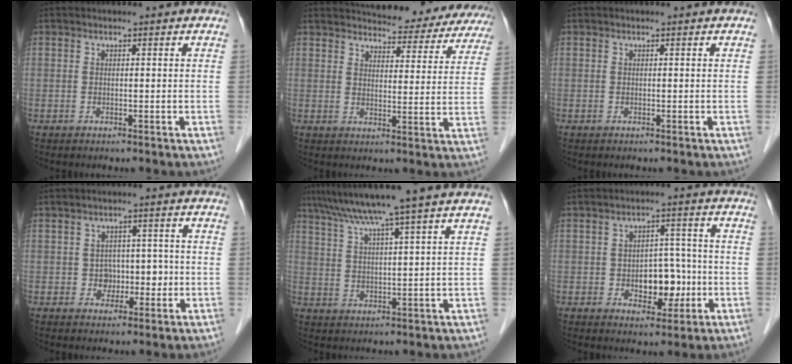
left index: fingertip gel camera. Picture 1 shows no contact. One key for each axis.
{"total": 20.8, "fx": 19.4, "fy": 5.4, "fz": 5.1, "tx": -0.057, "ty": -0.028, "tz": 0.219}
{"total": 0.0}
{"total": 3.8, "fx": -0.6, "fy": 3.2, "fz": 1.9, "tx": -0.019, "ty": 0.015, "tz": -0.006}
{"total": 10.9, "fx": 8.6, "fy": -1.9, "fz": 6.4, "tx": -0.108, "ty": 0.018, "tz": 0.132}
{"total": 6.6, "fx": -1.5, "fy": 4.0, "fz": 5.0, "tx": -0.071, "ty": 0.016, "tz": -0.015}